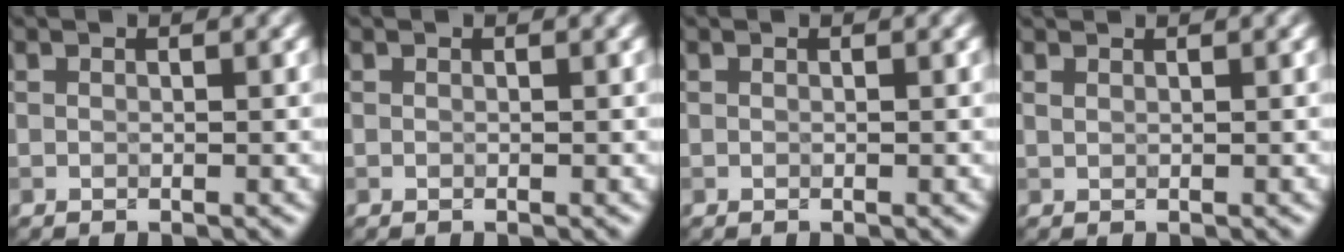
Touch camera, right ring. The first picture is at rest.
{"total": 0.0}
{"total": 0.0}
{"total": 0.8, "force": [0.8, 0.1, 0.2], "torque": [-0.007, 0.000, 0.012]}